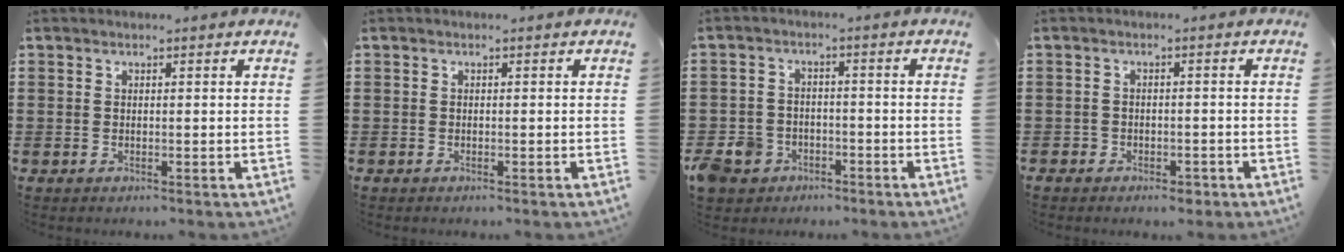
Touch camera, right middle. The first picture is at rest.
{"total": 0.0}
{"total": 5.0, "force": [-3.5, 3.4, 1.2], "torque": [-0.045, 0.006, -0.074]}
{"total": 1.6, "force": [-1.3, 0.9, 0.1], "torque": [-0.008, 0.001, -0.030]}